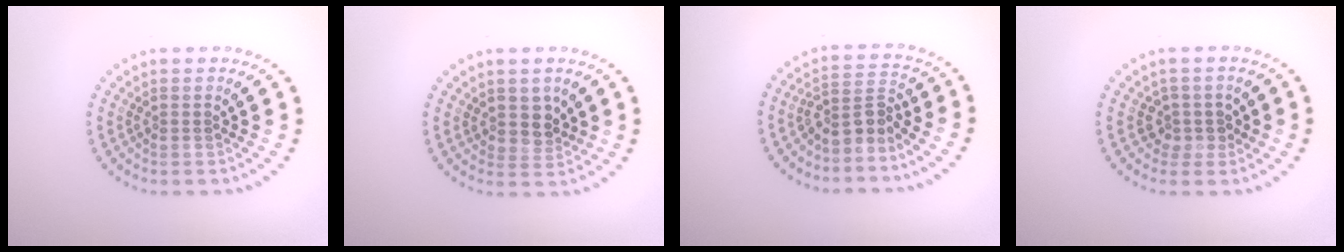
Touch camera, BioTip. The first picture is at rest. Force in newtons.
{"total": 2.0, "press": 1.7, "slide": 1.1}
{"total": 2.8, "press": 2.0, "slide": 1.9}
{"total": 1.9, "press": 1.4, "slide": 1.3}